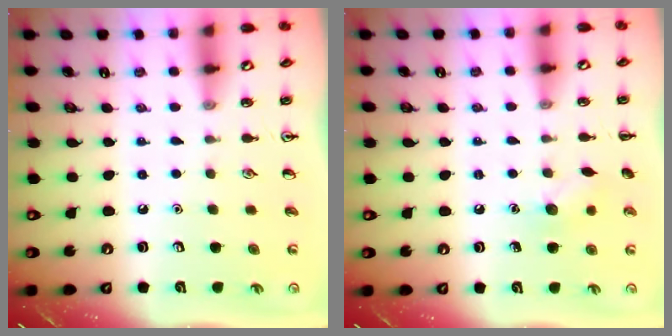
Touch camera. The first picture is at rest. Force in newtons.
{"total": 7.5, "press": 7.3, "slide": 1.7}